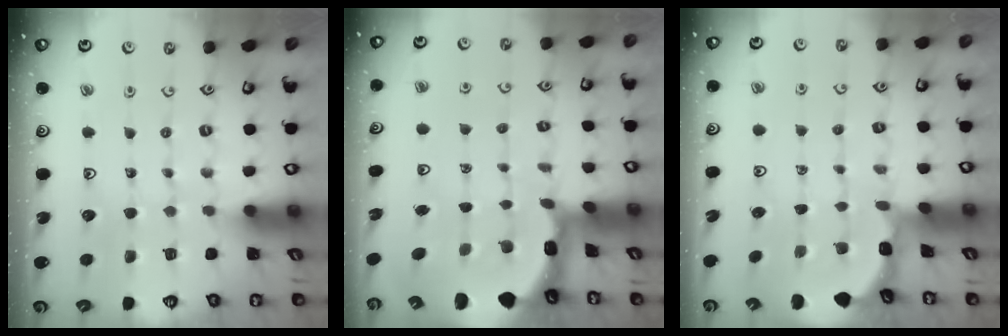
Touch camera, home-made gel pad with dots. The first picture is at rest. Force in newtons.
{"total": 3.2, "press": 3.1, "slide": 0.9}
{"total": 2.0, "press": 2.0, "slide": 0.2}